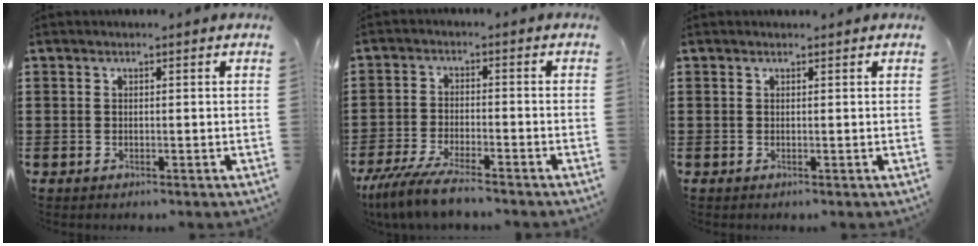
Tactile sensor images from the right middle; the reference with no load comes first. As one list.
[{"total": 6.2, "force": [-5.4, 0.5, 3.0], "torque": [-0.075, -0.013, -0.107]}, {"total": 0.0}]